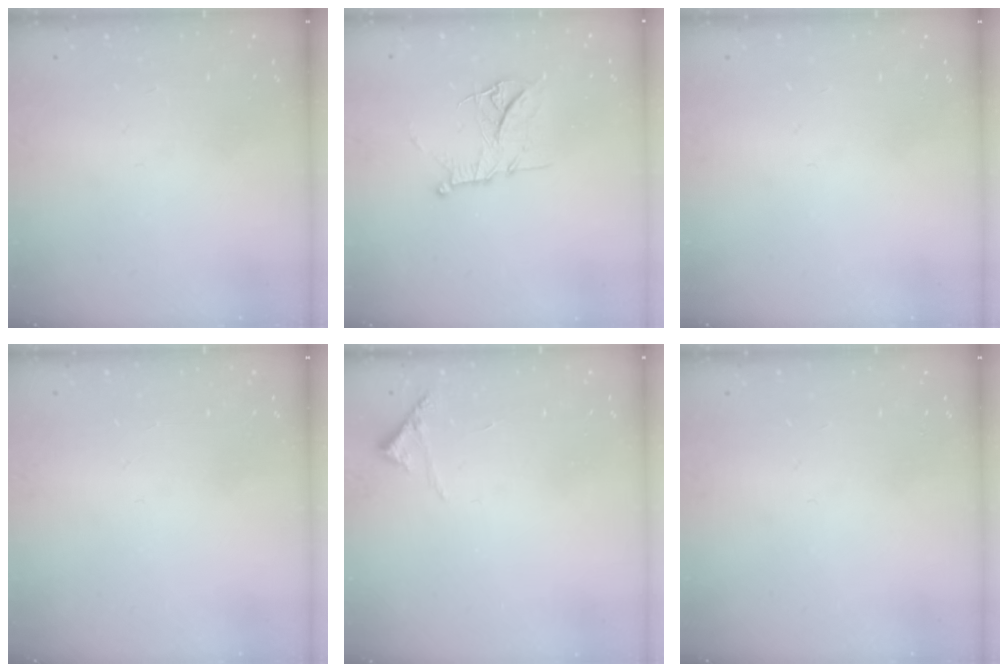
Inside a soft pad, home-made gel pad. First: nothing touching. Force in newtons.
{"total": 11.7, "press": 11.6, "slide": 1.0}
{"total": 0.0}
{"total": 0.0}
{"total": 6.4, "press": 6.4, "slide": 0.2}
{"total": 0.0}